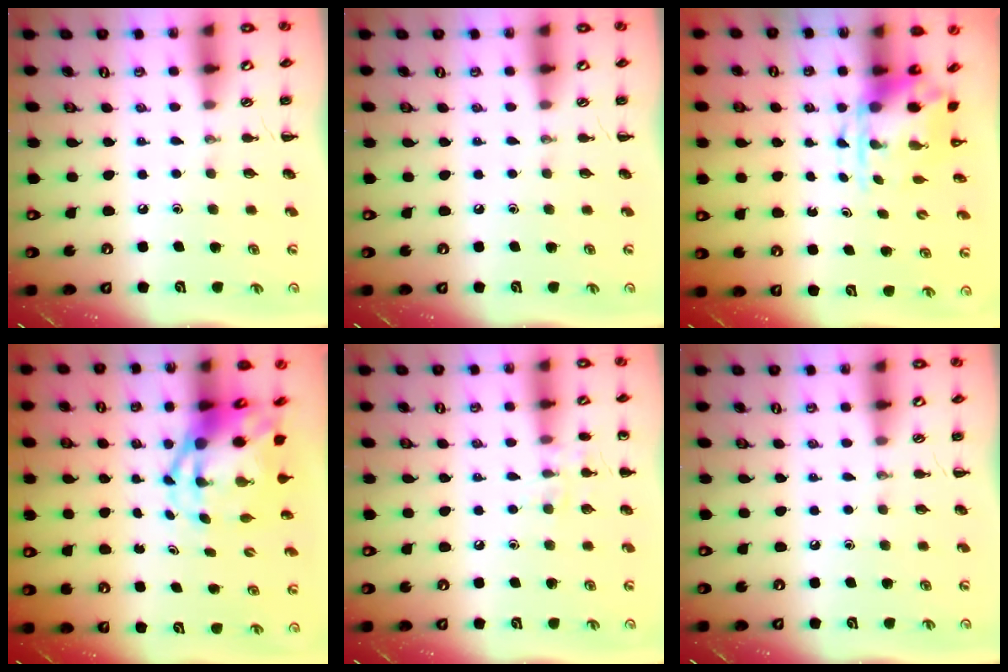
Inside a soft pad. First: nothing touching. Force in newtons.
{"total": 0.0}
{"total": 3.7, "press": 3.6, "slide": 0.9}
{"total": 6.3, "press": 6.1, "slide": 1.7}
{"total": 6.9, "press": 6.5, "slide": 2.1}
{"total": 0.0}